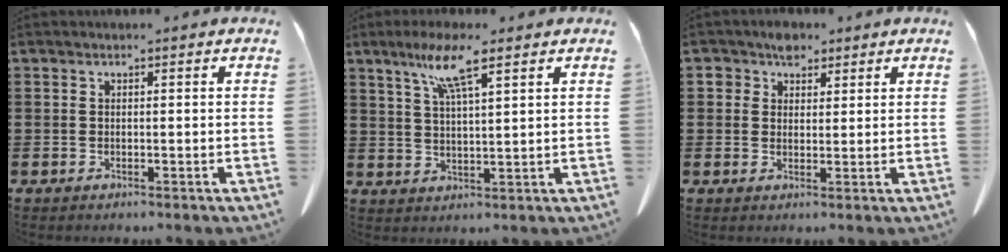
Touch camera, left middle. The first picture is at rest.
{"total": 7.3, "force": [4.6, 0.6, 5.7], "torque": [-0.122, 0.006, 0.076]}
{"total": 4.2, "force": [2.7, 2.9, 1.3], "torque": [-0.030, 0.012, 0.048]}